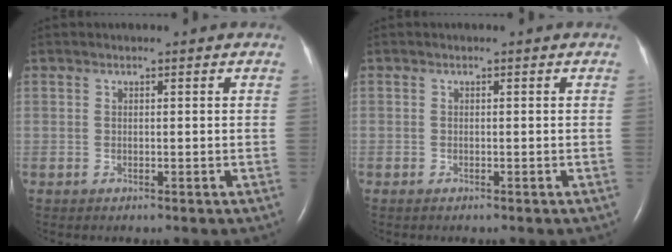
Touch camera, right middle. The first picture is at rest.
{"total": 0.0}